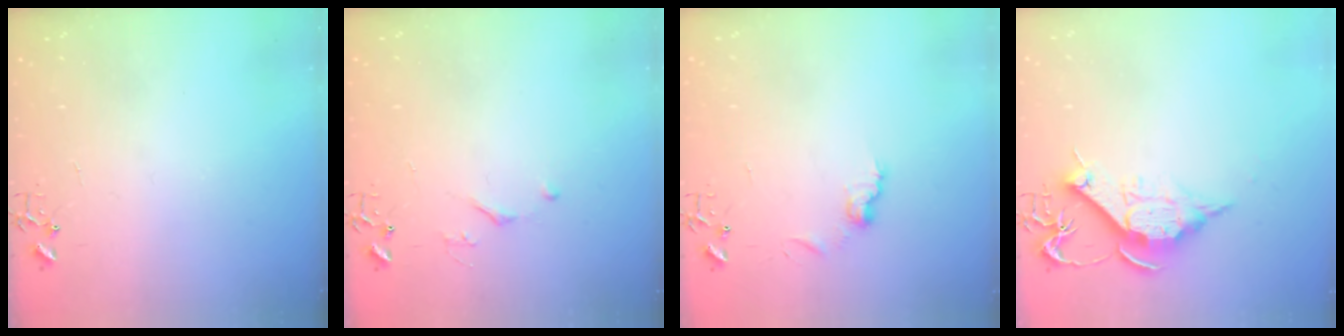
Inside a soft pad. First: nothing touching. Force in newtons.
{"total": 3.9, "press": 3.9, "slide": 0.5}
{"total": 7.3, "press": 7.3, "slide": 0.4}
{"total": 11.2, "press": 11.2, "slide": 0.2}